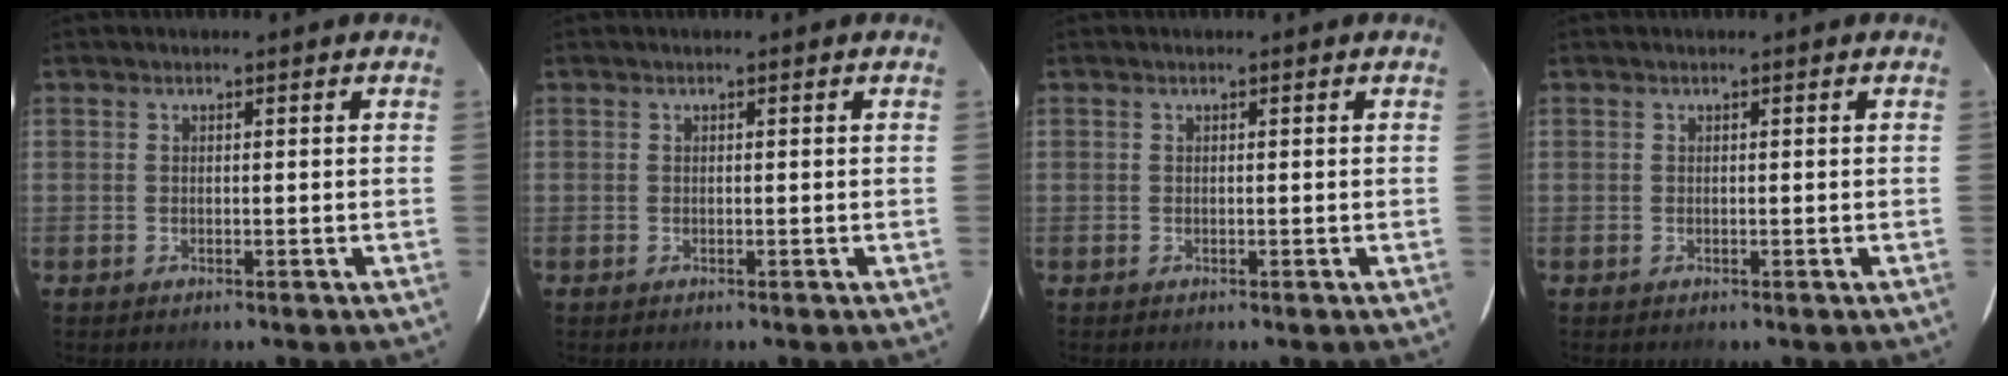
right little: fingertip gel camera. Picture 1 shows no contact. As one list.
[{"total": 0.0}, {"total": 0.0}, {"total": 0.0}]